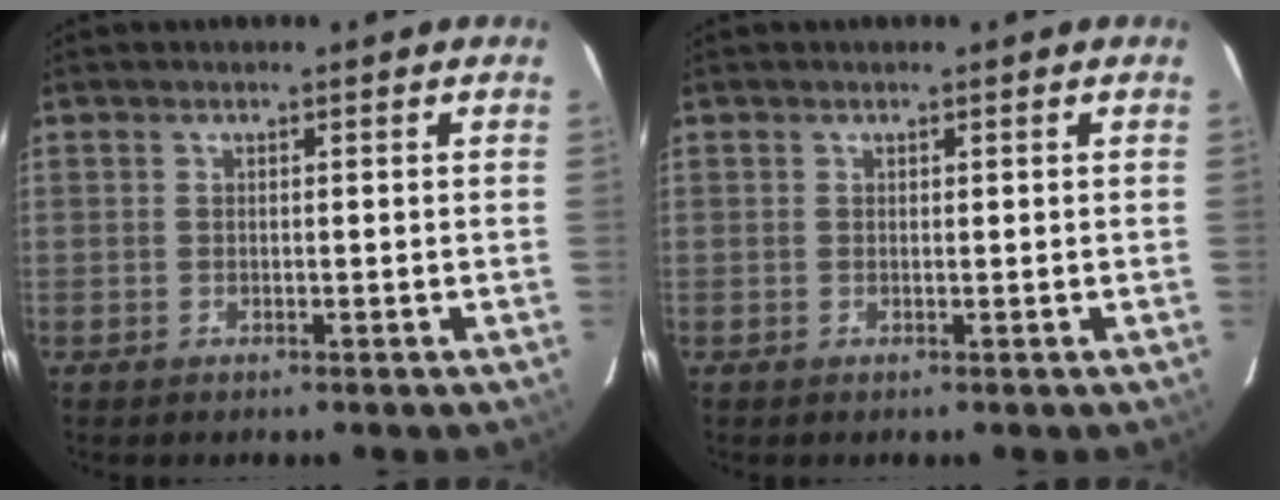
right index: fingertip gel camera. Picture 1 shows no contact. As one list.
[{"total": 0.0}]